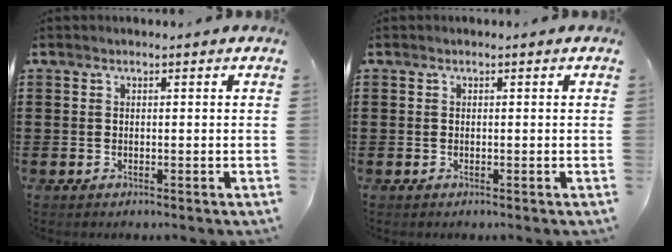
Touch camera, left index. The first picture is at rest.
{"total": 0.0}